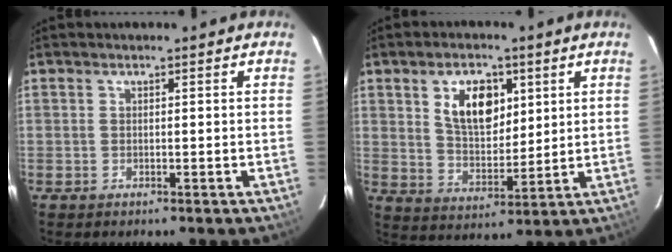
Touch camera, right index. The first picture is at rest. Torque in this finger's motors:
{"motor_torque": [0.66, 0.52, 0.29, 0.08]}